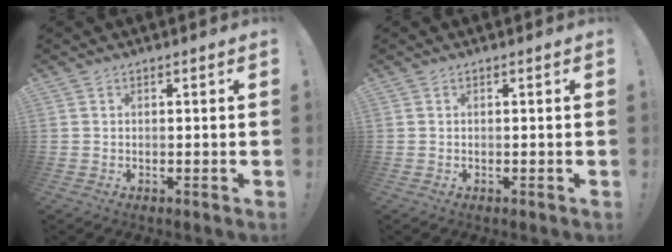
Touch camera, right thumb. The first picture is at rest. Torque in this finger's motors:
{"motor_torque": [-0.13, 0.05, 0.12, -0.05, -0.01]}